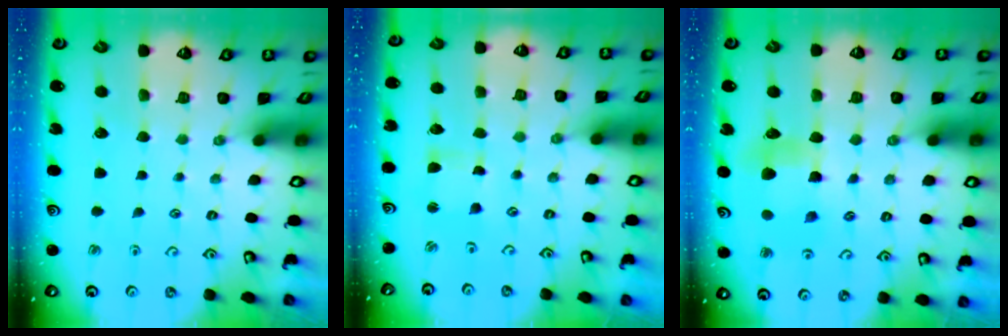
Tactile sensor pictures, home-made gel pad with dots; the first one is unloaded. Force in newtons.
{"total": 2.2, "press": 2.2, "slide": 0.3}
{"total": 8.1, "press": 8.0, "slide": 0.9}